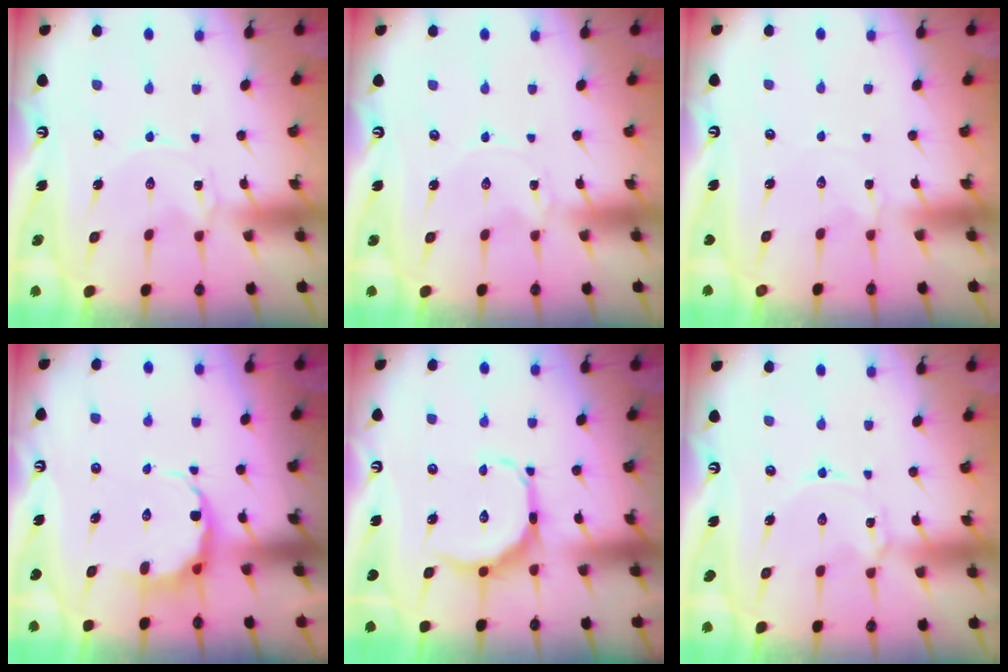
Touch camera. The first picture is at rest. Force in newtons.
{"total": 0.0}
{"total": 2.7, "press": 2.7, "slide": 0.4}
{"total": 6.8, "press": 6.6, "slide": 2.0}
{"total": 10.4, "press": 10.4, "slide": 0.6}
{"total": 2.3, "press": 2.3, "slide": 0.4}